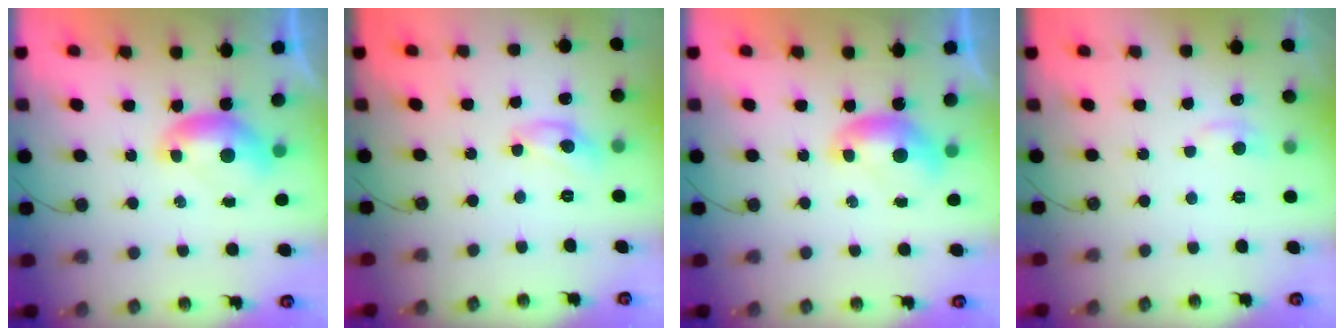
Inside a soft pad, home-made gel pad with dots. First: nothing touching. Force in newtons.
{"total": 6.4, "press": 6.4, "slide": 0.3}
{"total": 0.0}
{"total": 1.1, "press": 0.7, "slide": 0.8}